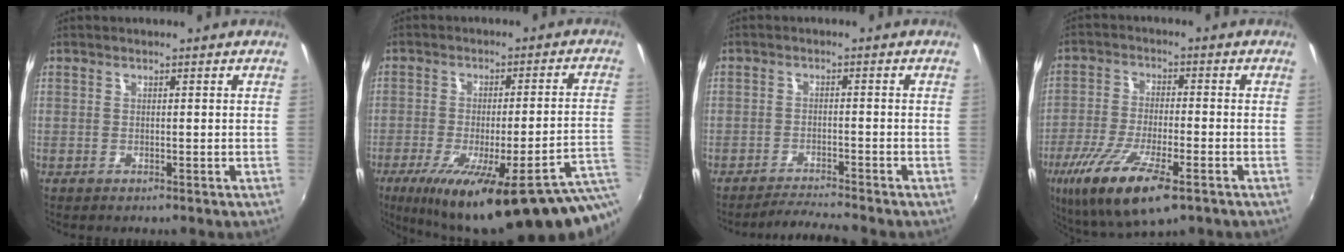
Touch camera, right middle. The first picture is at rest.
{"total": 25.0, "force": [-14.3, 3.5, 20.2], "torque": [-0.286, -0.064, -0.187]}
{"total": 4.2, "force": [-4.1, -0.7, 0.6], "torque": [-0.035, -0.004, -0.074]}
{"total": 15.5, "force": [-8.6, 4.7, 12.0], "torque": [-0.250, -0.050, -0.159]}